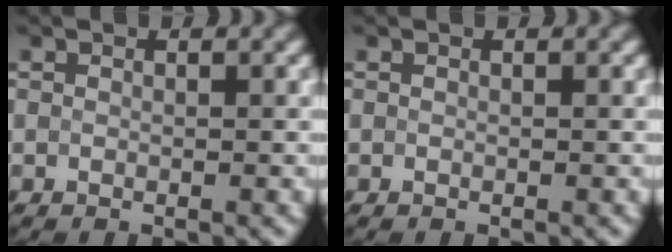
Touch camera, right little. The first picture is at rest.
{"total": 0.0}